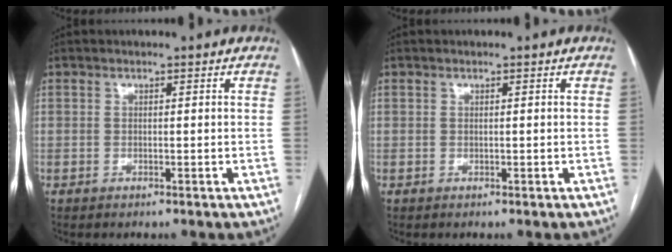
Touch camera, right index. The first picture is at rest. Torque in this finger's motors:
{"motor_torque": [0.00, 0.00, 0.00, 0.00]}